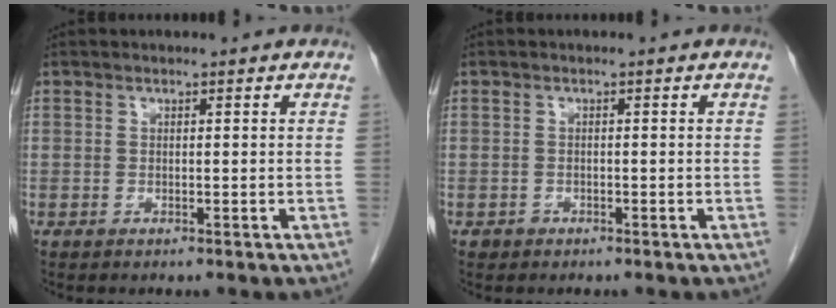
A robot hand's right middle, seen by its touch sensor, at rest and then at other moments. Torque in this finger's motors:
{"motor_torque": [-0.23, -0.19, -0.04, -0.01]}